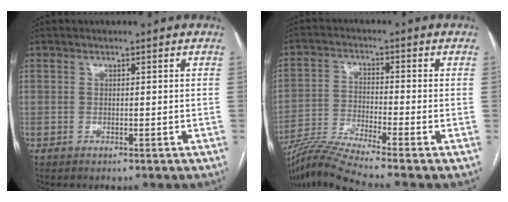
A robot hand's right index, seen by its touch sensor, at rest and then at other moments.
{"total": 9.7, "force": [-8.5, -2.3, 4.0], "torque": [-0.074, -0.021, -0.157]}